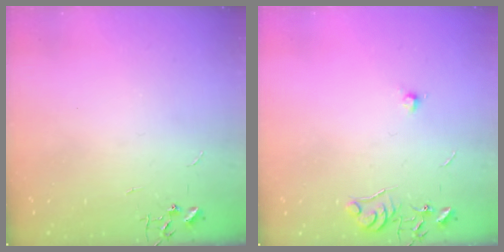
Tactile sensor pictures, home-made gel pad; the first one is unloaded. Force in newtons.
{"total": 7.7, "press": 7.7, "slide": 0.8}